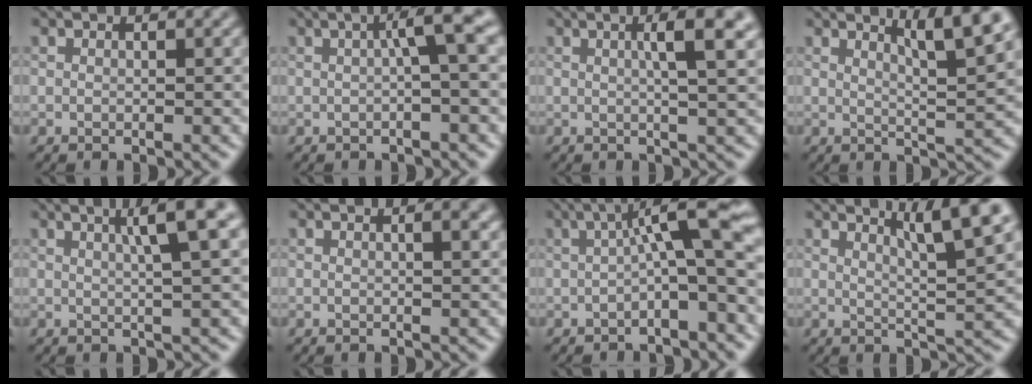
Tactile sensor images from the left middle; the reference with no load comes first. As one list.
[{"total": 3.8, "force": [0.5, 0.6, 3.8], "torque": [-0.051, 0.016, 0.005]}, {"total": 4.6, "force": [1.3, 0.8, 4.4], "torque": [-0.058, 0.010, 0.016]}, {"total": 5.8, "force": [3.5, 0.9, 4.6], "torque": [-0.056, 0.005, 0.054]}, {"total": 5.0, "force": [1.8, 0.7, 4.7], "torque": [-0.060, 0.013, 0.025]}, {"total": 1.7, "force": [0.6, 0.5, 1.5], "torque": [-0.016, 0.001, 0.007]}, {"total": 6.8, "force": [0.1, 1.2, 6.7], "torque": [-0.093, 0.022, -0.010]}, {"total": 6.8, "force": [3.9, 1.0, 5.5], "torque": [-0.067, 0.011, 0.060]}]